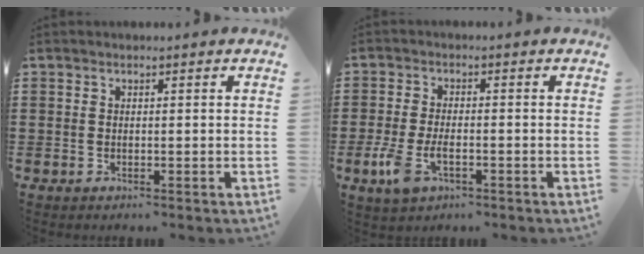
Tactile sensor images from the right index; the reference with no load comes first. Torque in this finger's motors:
{"motor_torque": [1.53, 0.61, 0.27, 0.11]}